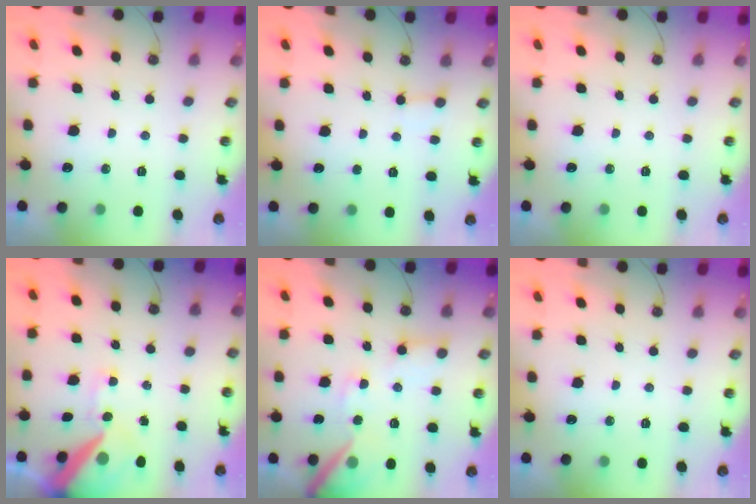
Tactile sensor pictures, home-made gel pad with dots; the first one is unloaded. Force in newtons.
{"total": 2.1, "press": 2.1, "slide": 0.2}
{"total": 0.0}
{"total": 16.1, "press": 16.0, "slide": 2.3}
{"total": 13.4, "press": 13.3, "slide": 1.7}
{"total": 0.0}